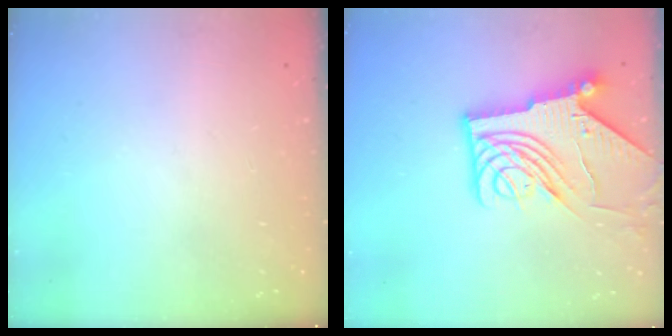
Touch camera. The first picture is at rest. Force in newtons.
{"total": 12.4, "press": 12.3, "slide": 1.4}